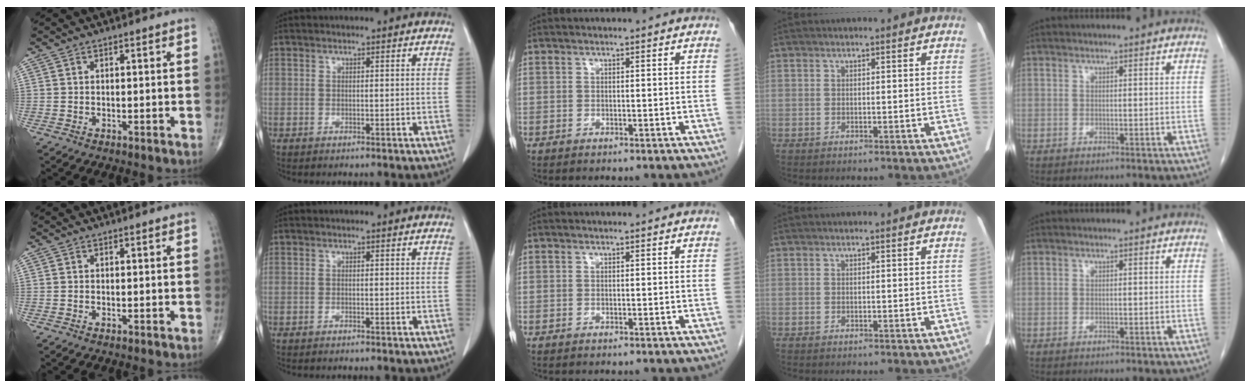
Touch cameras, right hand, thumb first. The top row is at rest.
{}